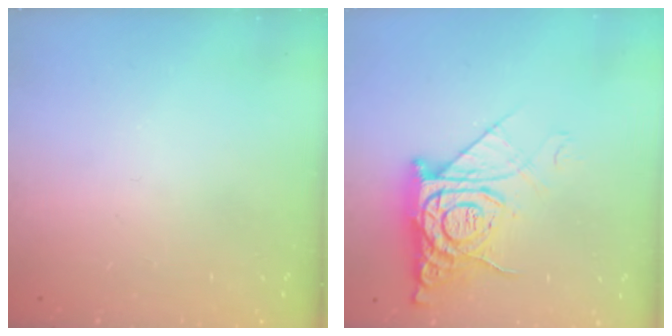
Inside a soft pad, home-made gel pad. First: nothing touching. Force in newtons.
{"total": 13.7, "press": 13.6, "slide": 1.5}